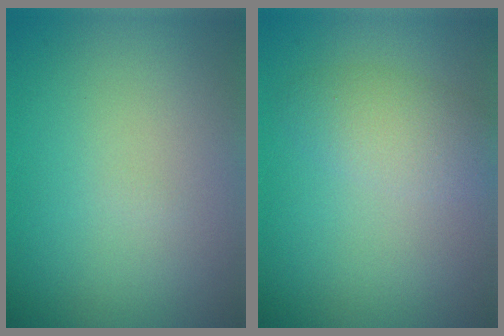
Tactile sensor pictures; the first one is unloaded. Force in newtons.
{"total": 2.8, "press": 2.8, "slide": 0.1}